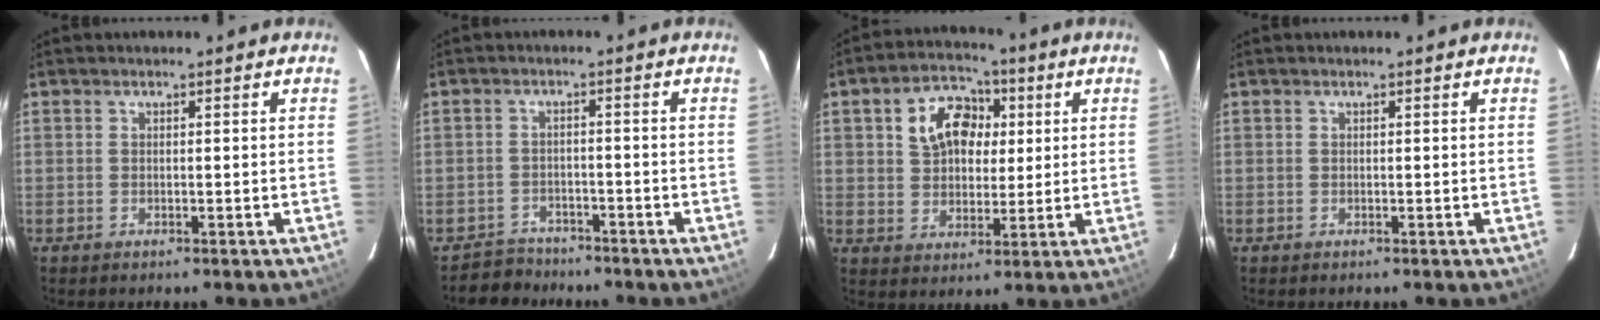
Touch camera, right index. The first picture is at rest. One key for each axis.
{"total": 4.6, "fx": -3.8, "fy": 2.4, "fz": -0.3, "tx": -0.004, "ty": 0.017, "tz": -0.063}
{"total": 10.7, "fx": 3.0, "fy": 8.0, "fz": 6.5, "tx": -0.132, "ty": 0.036, "tz": 0.056}
{"total": 0.0}